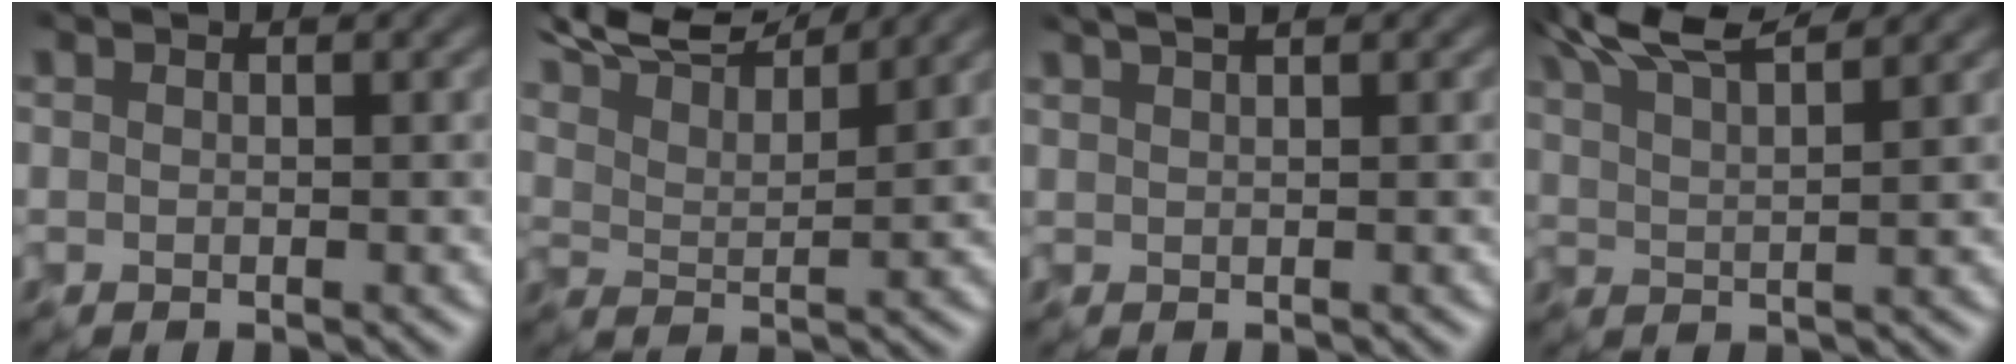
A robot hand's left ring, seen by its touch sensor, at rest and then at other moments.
{"total": 7.7, "force": [6.8, 1.5, 3.3], "torque": [-0.079, 0.017, 0.102]}
{"total": 2.5, "force": [1.7, 0.8, 1.7], "torque": [-0.007, 0.018, 0.009]}
{"total": 6.8, "force": [5.1, 1.9, 4.1], "torque": [-0.083, 0.030, 0.072]}